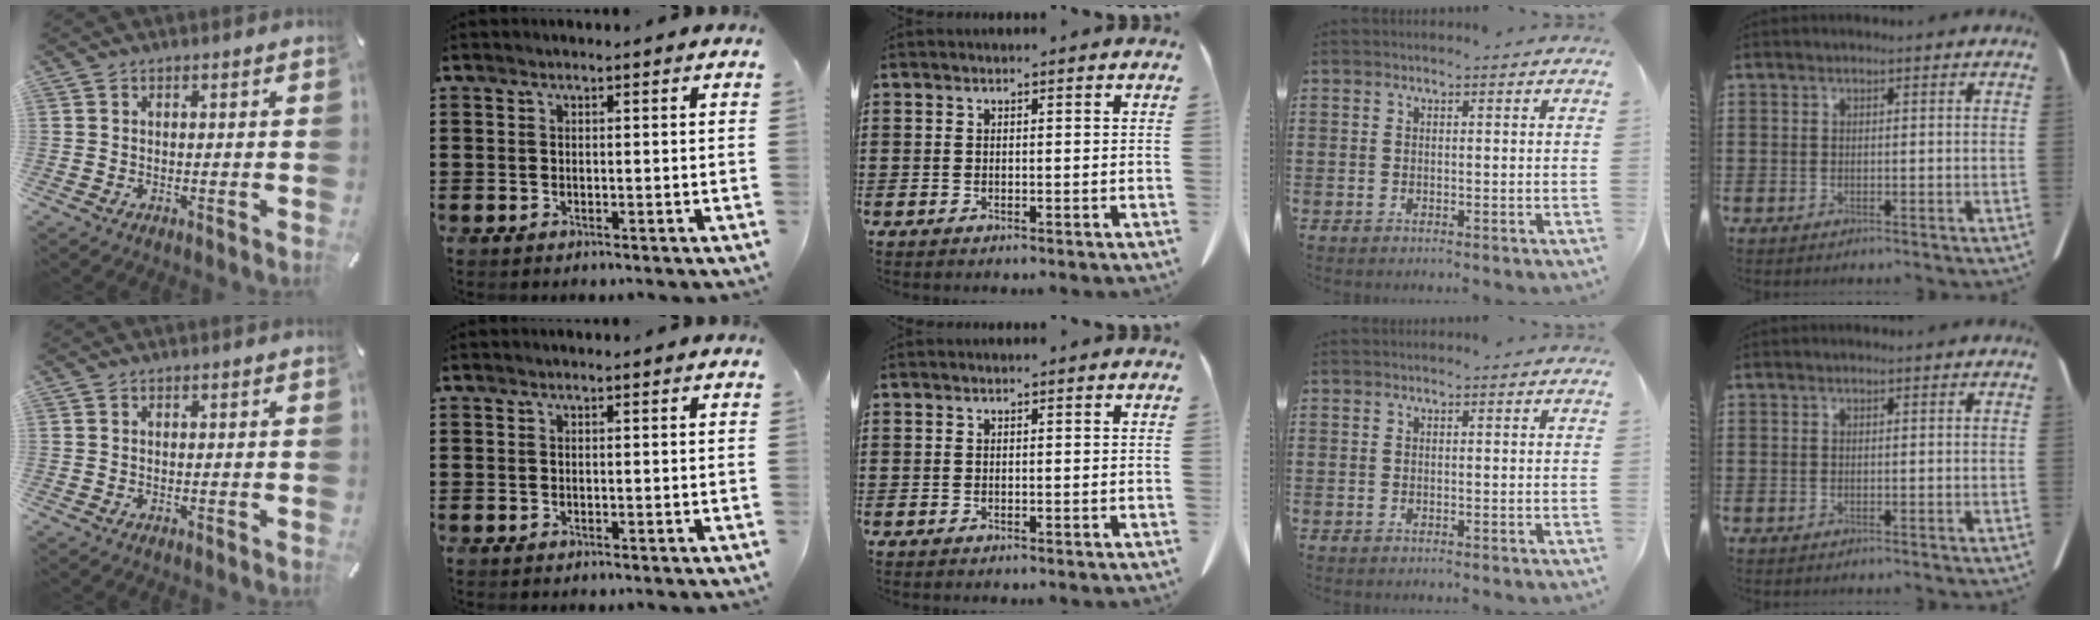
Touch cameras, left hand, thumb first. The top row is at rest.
{}